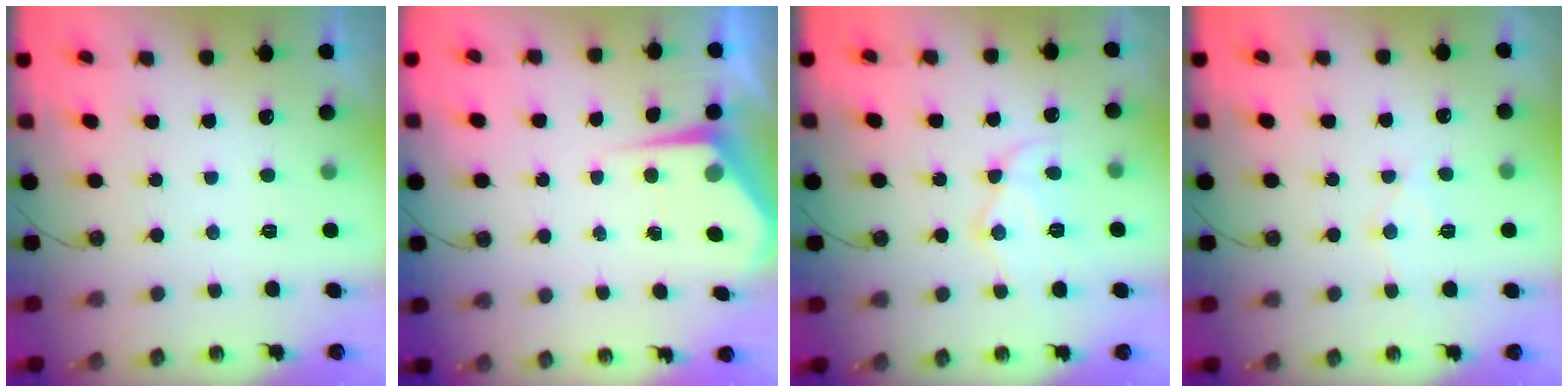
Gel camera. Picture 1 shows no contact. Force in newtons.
{"total": 4.6, "press": 4.6, "slide": 0.4}
{"total": 12.0, "press": 11.9, "slide": 1.0}
{"total": 7.4, "press": 7.4, "slide": 0.6}